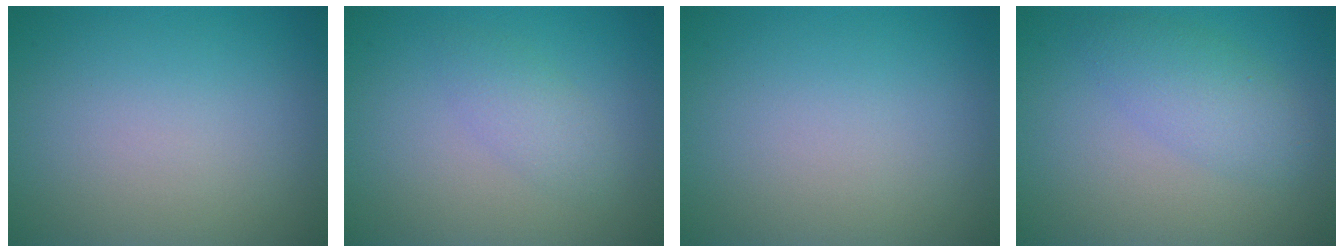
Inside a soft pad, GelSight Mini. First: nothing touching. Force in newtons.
{"total": 1.9, "press": 1.9, "slide": 0.2}
{"total": 0.0}
{"total": 3.2, "press": 3.2, "slide": 0.1}